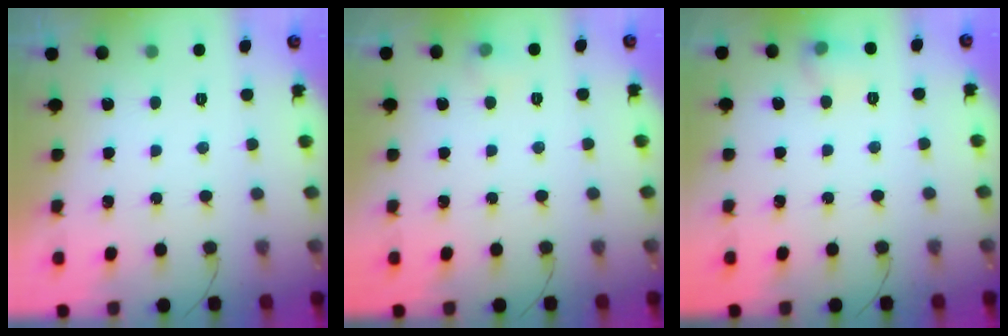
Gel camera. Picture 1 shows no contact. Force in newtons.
{"total": 5.0, "press": 4.1, "slide": 2.7}
{"total": 6.9, "press": 6.8, "slide": 1.4}